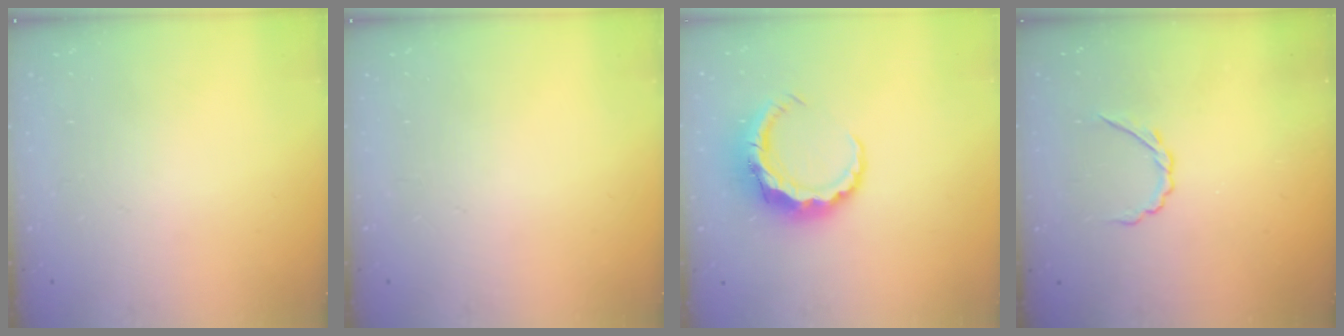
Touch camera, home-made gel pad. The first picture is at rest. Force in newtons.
{"total": 0.0}
{"total": 7.6, "press": 7.4, "slide": 1.8}
{"total": 2.8, "press": 2.6, "slide": 0.8}